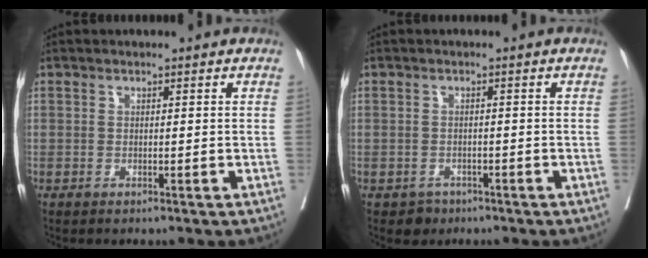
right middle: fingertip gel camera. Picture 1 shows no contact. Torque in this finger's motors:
{"motor_torque": [0.15, -0.11, -0.01, -0.01]}